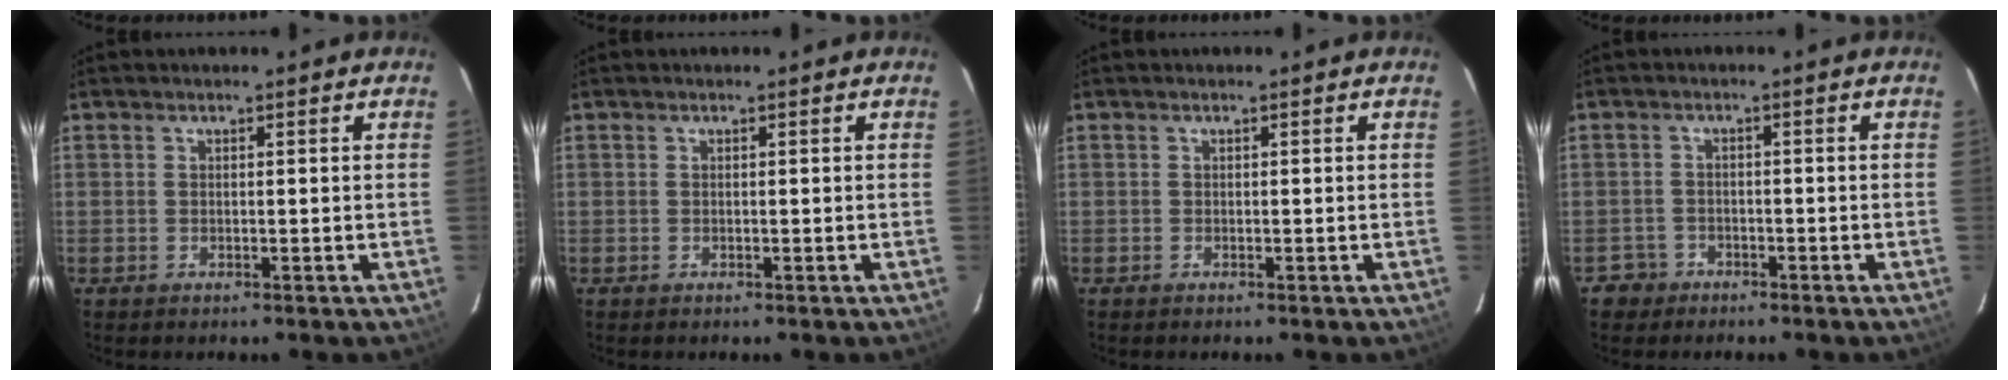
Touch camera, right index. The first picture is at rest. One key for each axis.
{"total": 0.0}
{"total": 0.0}
{"total": 3.4, "fx": -1.9, "fy": 2.8, "fz": -0.2, "tx": -0.004, "ty": 0.019, "tz": -0.033}